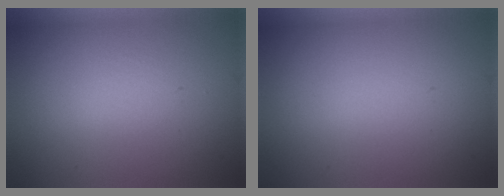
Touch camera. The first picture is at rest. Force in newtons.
{"total": 0.0}